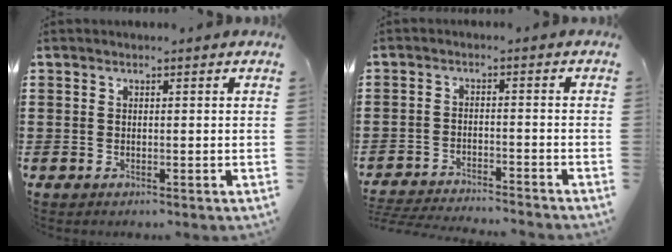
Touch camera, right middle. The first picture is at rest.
{"total": 3.7, "force": [-3.7, -0.2, 0.4], "torque": [-0.018, -0.007, -0.079]}